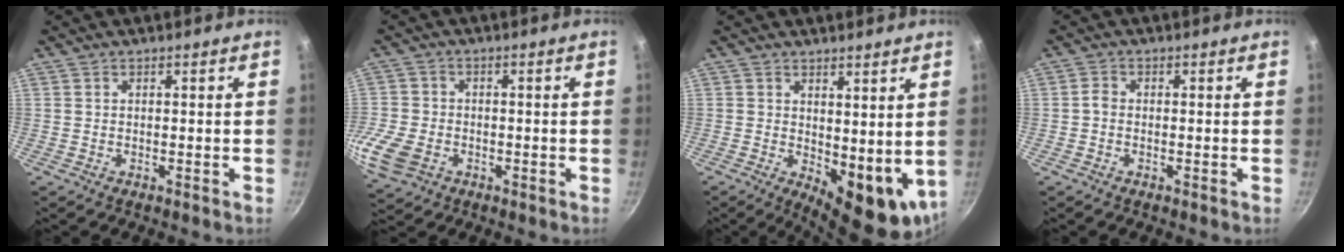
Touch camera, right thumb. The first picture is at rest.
{"total": 10.6, "force": [-3.4, 8.1, 5.9], "torque": [-0.140, 0.010, -0.066]}
{"total": 10.5, "force": [1.5, 5.1, 9.0], "torque": [-0.096, -0.026, 0.033]}
{"total": 1.4, "force": [-0.6, 1.0, 0.8], "torque": [-0.018, 0.010, -0.014]}